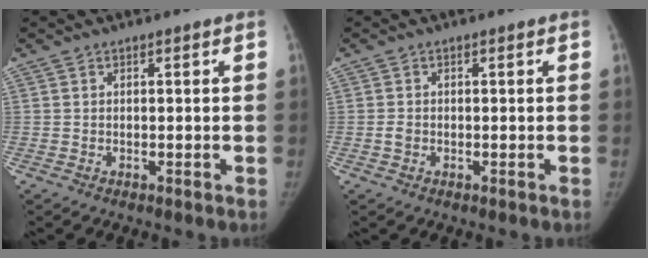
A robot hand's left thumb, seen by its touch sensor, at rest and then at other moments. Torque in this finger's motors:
{"motor_torque": [-0.47, 0.03, 0.30, -0.49, 0.00]}